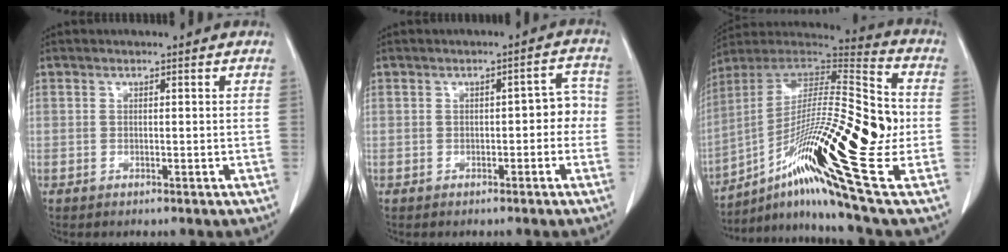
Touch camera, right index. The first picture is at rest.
{"total": 4.0, "force": [-0.5, 2.0, 3.4], "torque": [-0.031, 0.029, -0.005]}
{"total": 27.9, "force": [-7.0, 2.0, 26.9], "torque": [-0.455, -0.017, -0.128]}